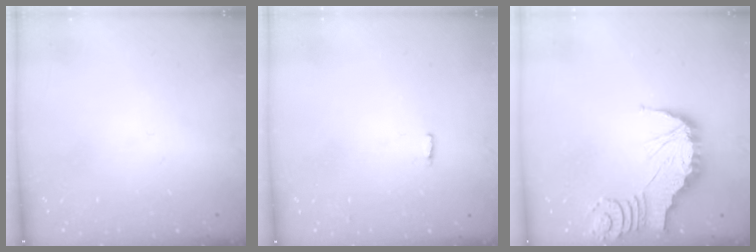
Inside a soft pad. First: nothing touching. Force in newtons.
{"total": 2.7, "press": 2.6, "slide": 0.5}
{"total": 2.2, "press": 2.2, "slide": 0.2}